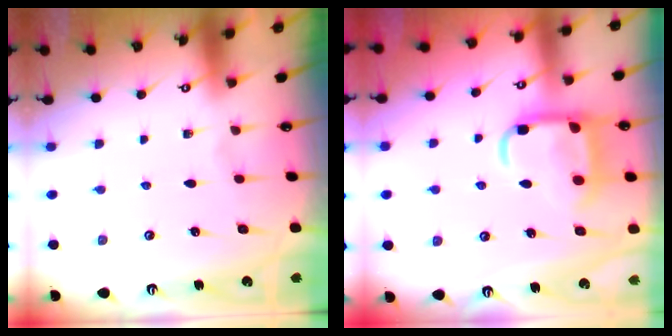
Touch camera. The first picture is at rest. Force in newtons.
{"total": 14.4, "press": 14.3, "slide": 1.4}